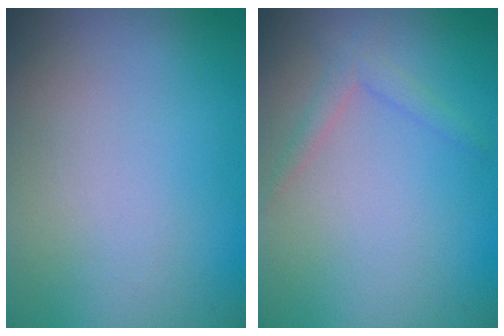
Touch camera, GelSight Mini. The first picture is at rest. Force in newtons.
{"total": 1.4, "press": 1.4, "slide": 0.1}